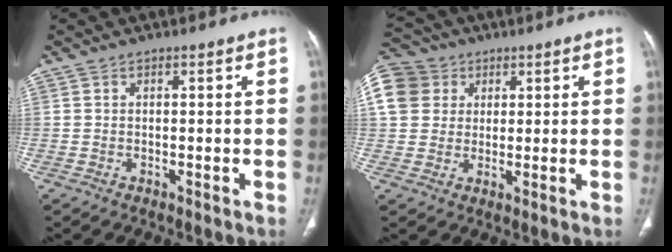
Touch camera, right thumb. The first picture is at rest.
{"total": 14.9, "force": [4.5, 12.9, 6.1], "torque": [-0.147, 0.032, 0.083]}